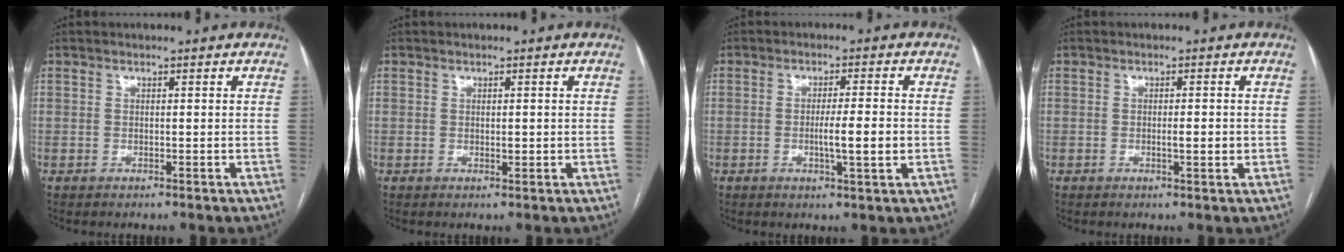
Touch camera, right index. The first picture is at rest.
{"total": 1.1, "force": [0.1, 0.6, 0.9], "torque": [-0.010, 0.000, 0.005]}
{"total": 5.3, "force": [-0.9, 0.1, 5.3], "torque": [-0.087, -0.005, -0.011]}
{"total": 2.2, "force": [-0.2, 0.4, 2.2], "torque": [-0.037, 0.000, -0.001]}